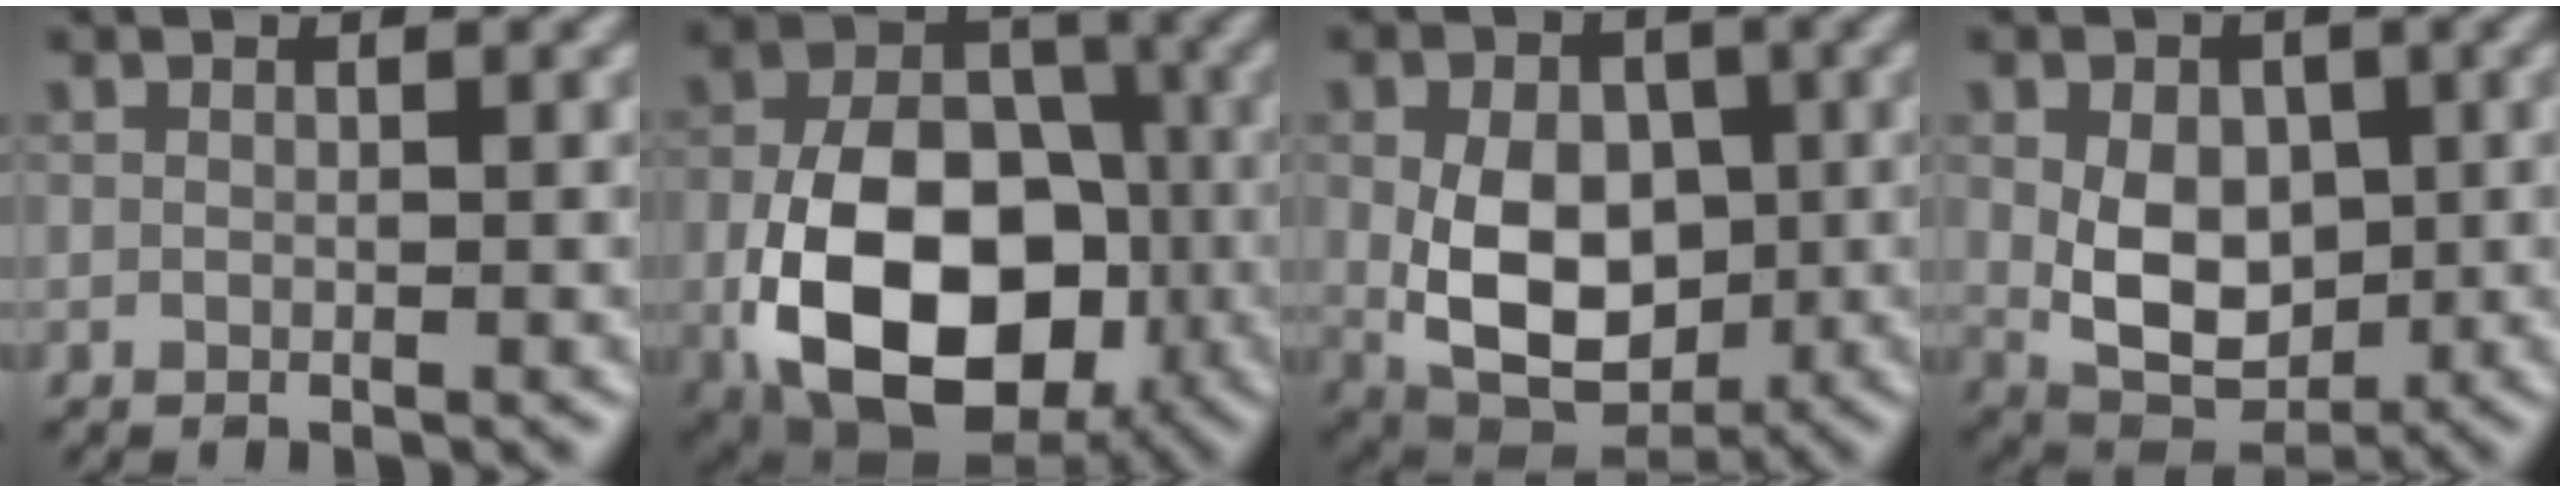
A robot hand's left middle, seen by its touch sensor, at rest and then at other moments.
{"total": 13.3, "force": [-3.9, 8.9, 9.1], "torque": [-0.165, -0.023, -0.073]}
{"total": 8.6, "force": [-0.3, 6.1, 6.1], "torque": [-0.114, -0.016, -0.001]}
{"total": 6.4, "force": [0.2, 4.6, 4.5], "torque": [-0.083, -0.011, 0.010]}